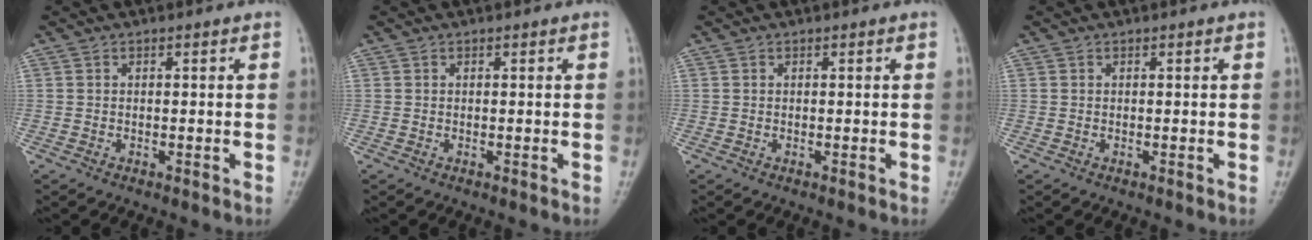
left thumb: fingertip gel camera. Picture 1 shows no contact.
{"total": 0.0}
{"total": 0.0}
{"total": 0.0}